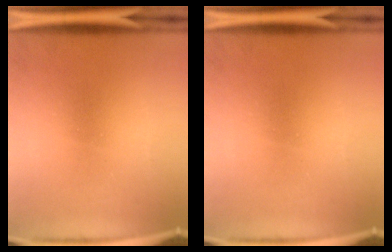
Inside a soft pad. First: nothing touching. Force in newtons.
{"total": 0.0}